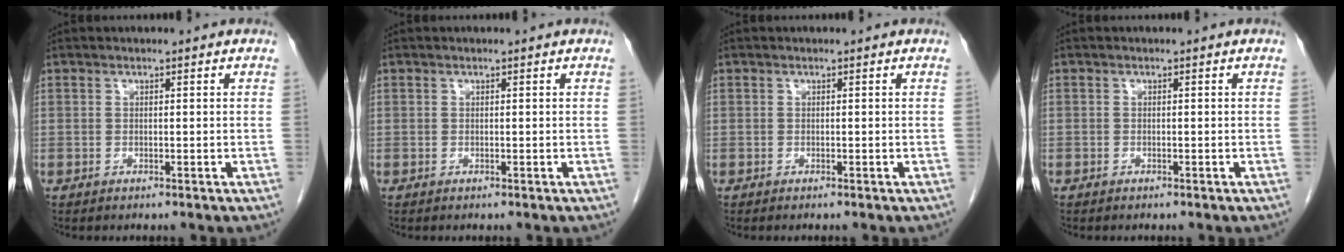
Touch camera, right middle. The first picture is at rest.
{"total": 0.0}
{"total": 0.0}
{"total": 0.0}